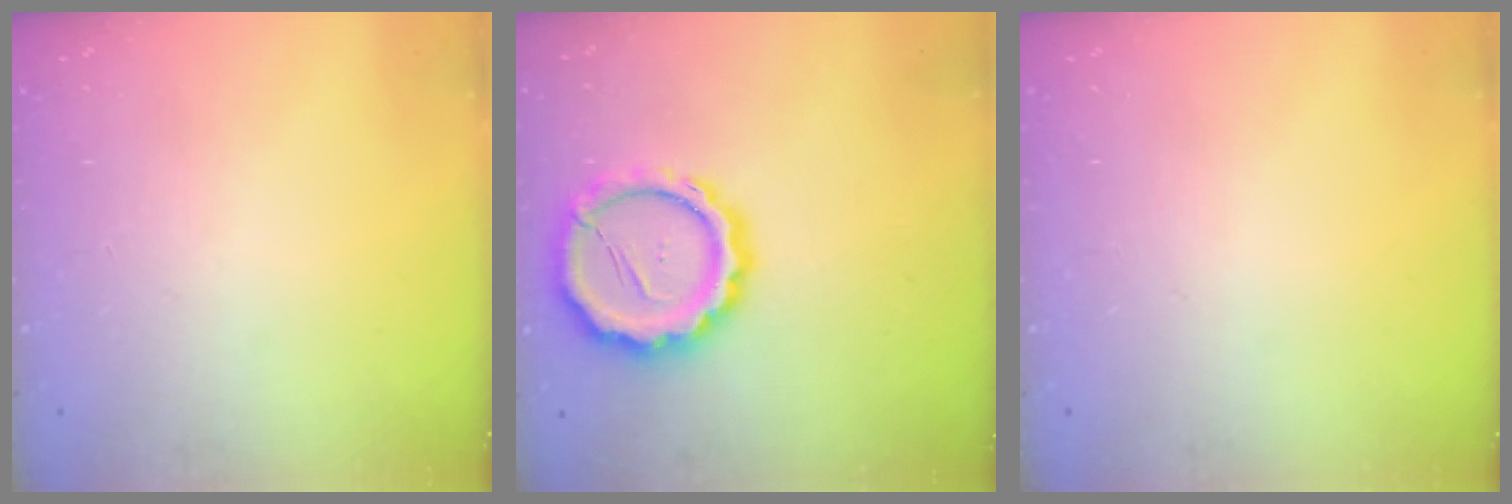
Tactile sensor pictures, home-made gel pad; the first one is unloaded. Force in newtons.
{"total": 16.6, "press": 16.4, "slide": 3.0}
{"total": 0.0}